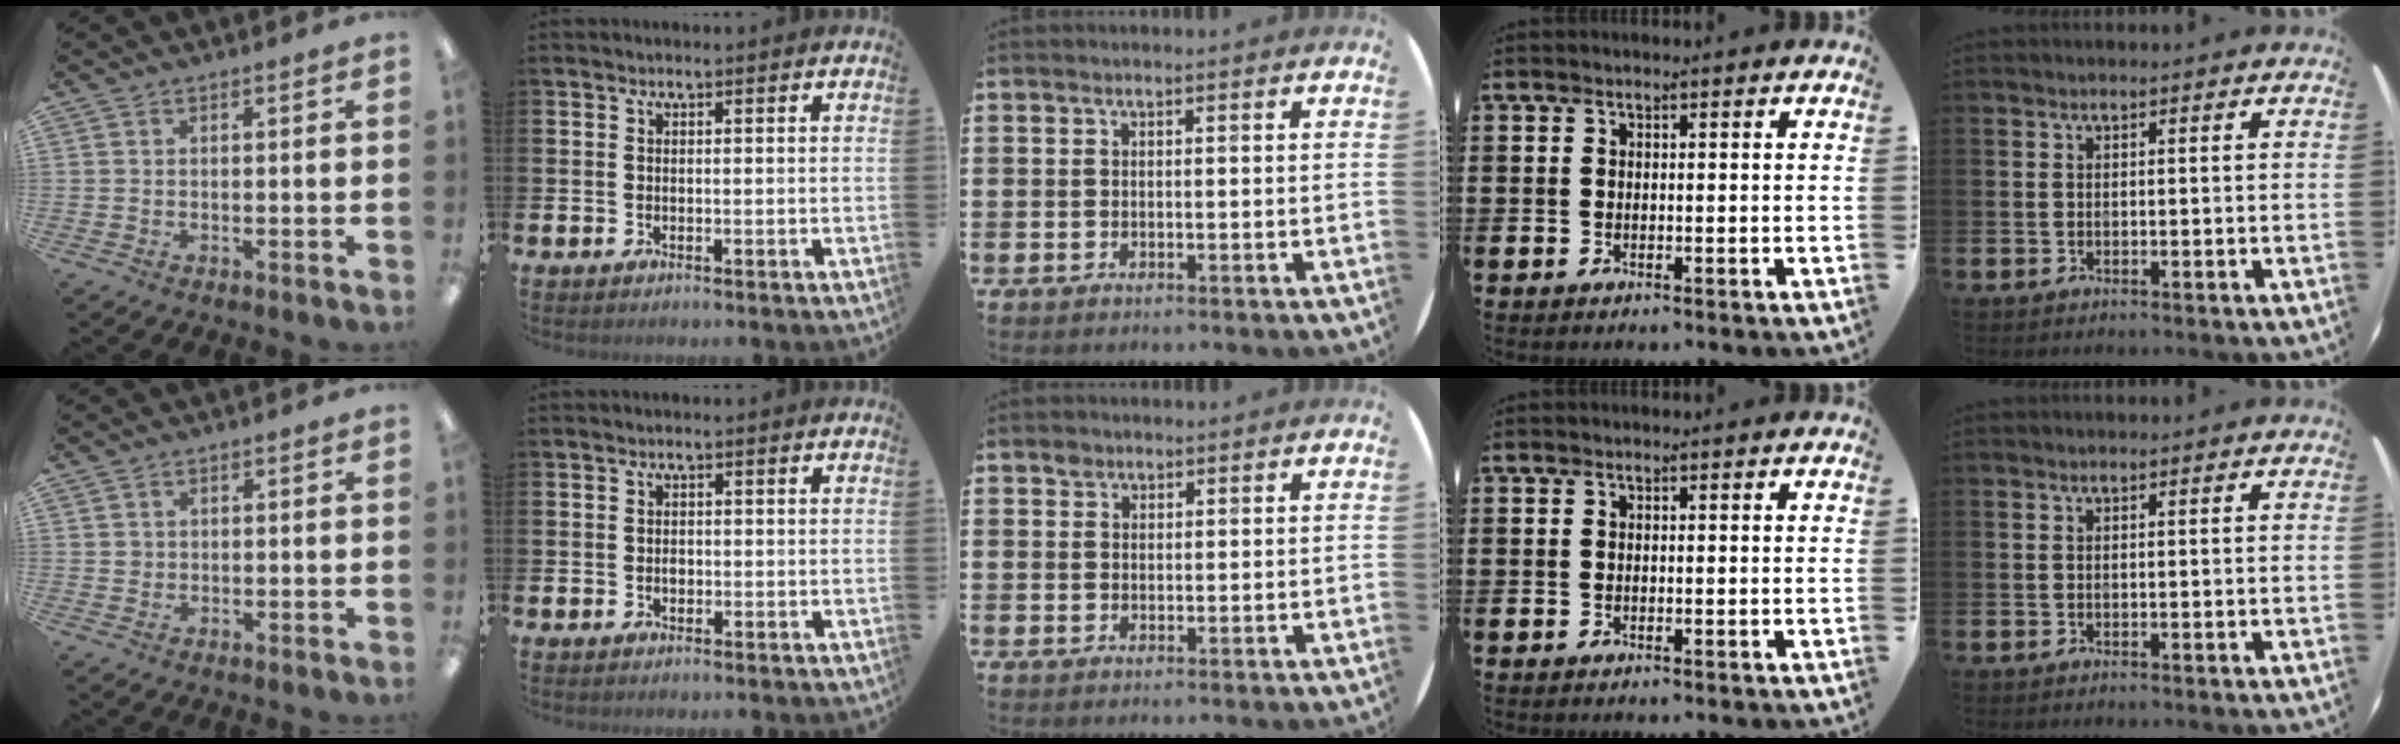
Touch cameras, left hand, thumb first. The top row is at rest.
{"thumb": {"total": 1.2, "force": [0.3, 1.2, 0.2], "torque": [-0.005, 0.006, 0.005]}, "index": {"total": 1.0, "force": [-0.1, 0.7, 0.6], "torque": [-0.011, 0.004, -0.004]}, "middle": {"total": 1.3, "force": [1.1, 0.8, 0.1], "torque": [0.007, 0.000, 0.020]}}